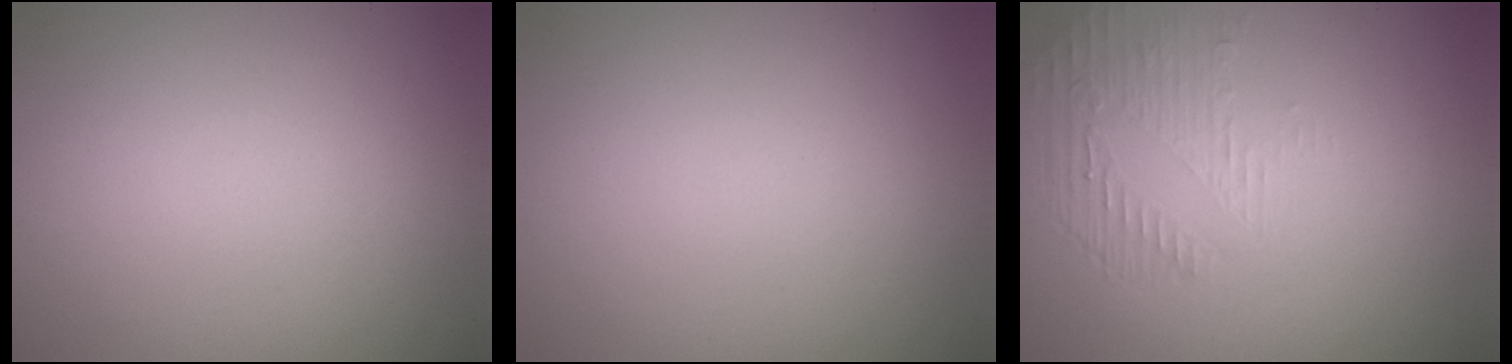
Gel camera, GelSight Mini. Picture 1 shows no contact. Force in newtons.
{"total": 0.0}
{"total": 1.7, "press": 0.6, "slide": 1.6}